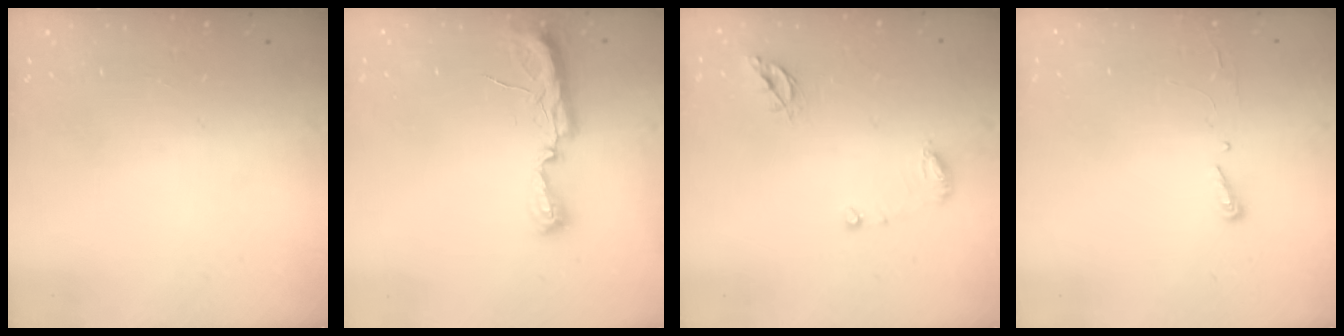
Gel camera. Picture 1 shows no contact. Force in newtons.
{"total": 9.4, "press": 8.3, "slide": 4.5}
{"total": 7.9, "press": 7.8, "slide": 0.9}
{"total": 2.9, "press": 2.9, "slide": 0.4}